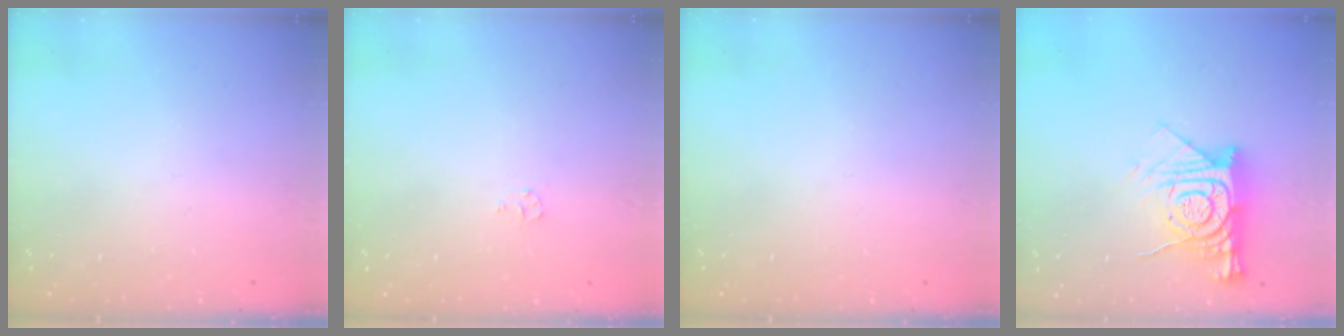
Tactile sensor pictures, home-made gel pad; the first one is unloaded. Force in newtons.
{"total": 4.1, "press": 4.1, "slide": 0.4}
{"total": 0.0}
{"total": 13.6, "press": 13.5, "slide": 1.3}